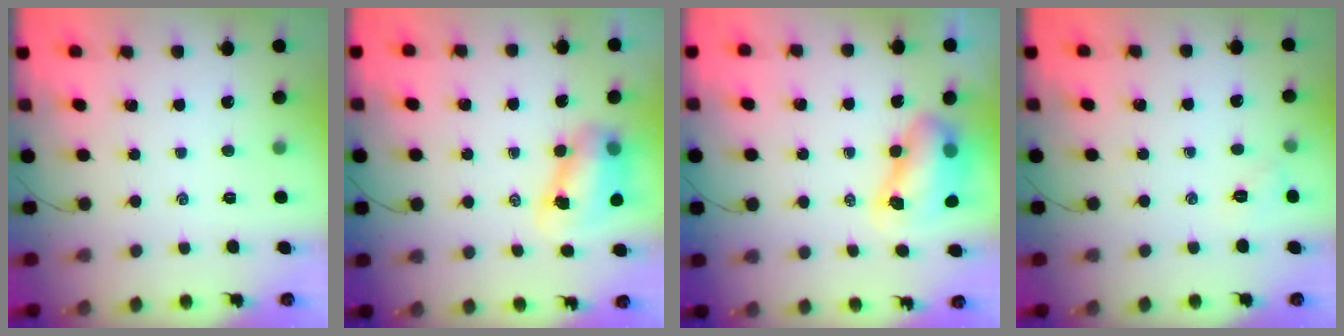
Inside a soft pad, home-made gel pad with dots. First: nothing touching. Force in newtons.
{"total": 8.0, "press": 7.8, "slide": 1.5}
{"total": 8.5, "press": 8.2, "slide": 2.1}
{"total": 5.1, "press": 4.9, "slide": 1.5}